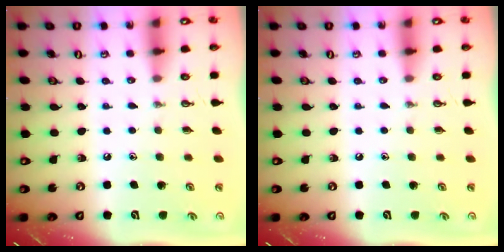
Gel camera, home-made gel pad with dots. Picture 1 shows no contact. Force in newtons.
{"total": 0.0}